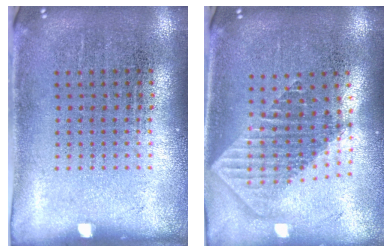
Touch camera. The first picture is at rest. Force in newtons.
{"total": 2.0, "press": 1.6, "slide": 1.2}